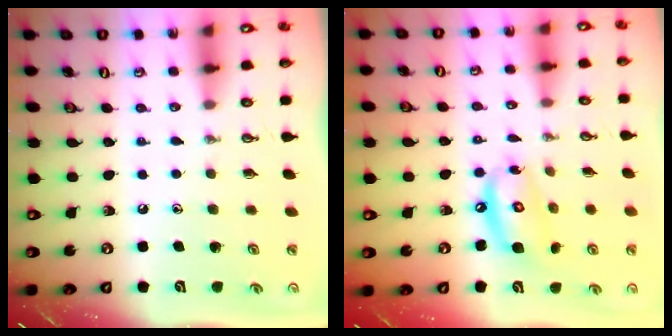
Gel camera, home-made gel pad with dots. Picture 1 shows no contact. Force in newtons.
{"total": 11.7, "press": 11.6, "slide": 1.1}